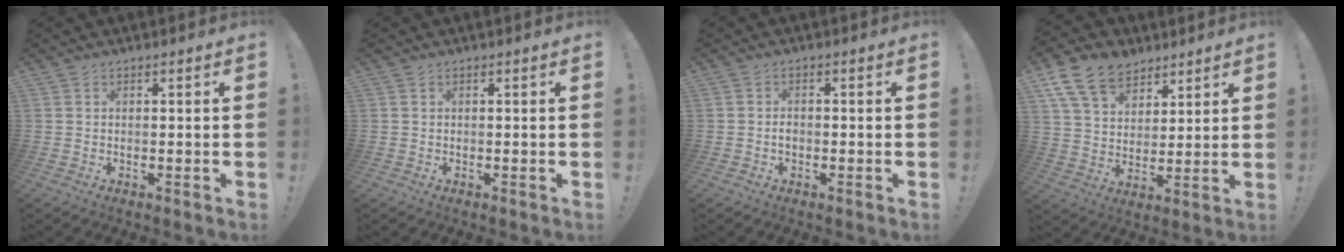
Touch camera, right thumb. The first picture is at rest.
{"total": 0.0}
{"total": 1.4, "force": [-0.6, 0.9, 0.9], "torque": [-0.018, 0.007, -0.012]}
{"total": 14.7, "force": [9.2, 9.7, 6.2], "torque": [-0.111, -0.051, 0.176]}